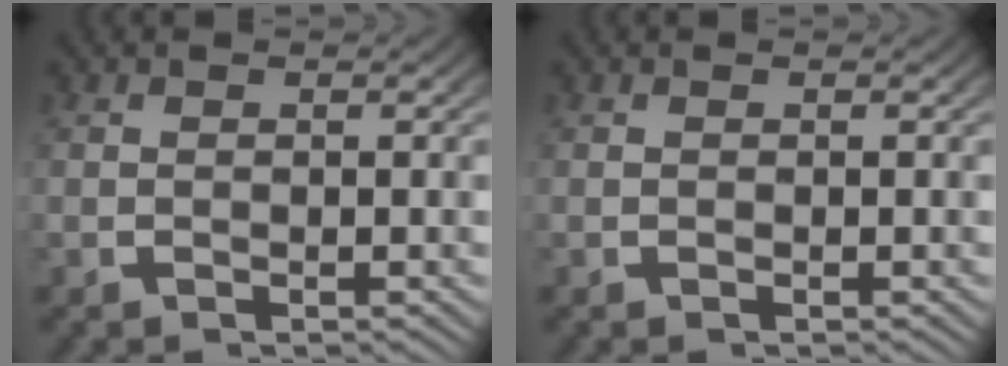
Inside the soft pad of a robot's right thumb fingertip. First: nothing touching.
{"total": 0.0}